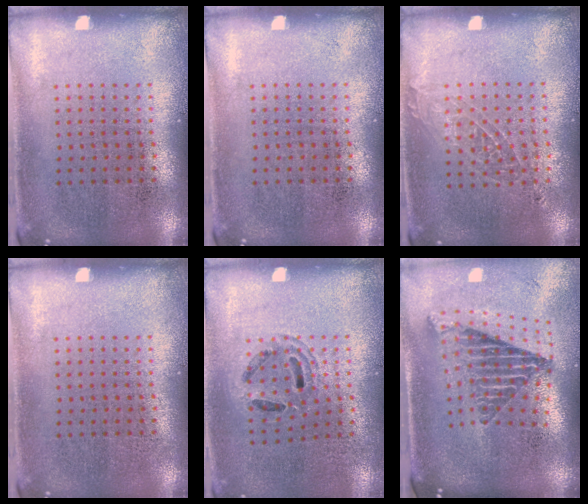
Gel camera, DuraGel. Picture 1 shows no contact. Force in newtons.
{"total": 0.0}
{"total": 1.0, "press": 1.0, "slide": 0.3}
{"total": 0.0}
{"total": 1.0, "press": 1.0, "slide": 0.1}
{"total": 2.6, "press": 1.7, "slide": 1.9}